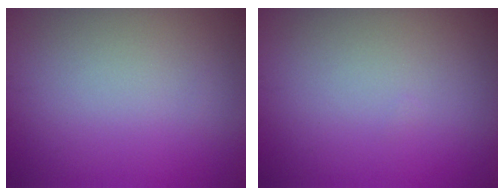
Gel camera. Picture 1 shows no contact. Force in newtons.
{"total": 0.0}